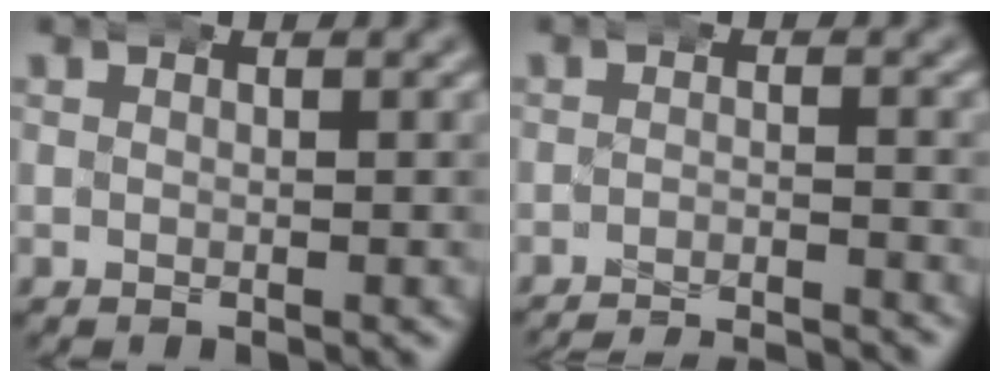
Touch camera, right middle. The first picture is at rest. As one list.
[{"total": 8.8, "force": [-8.6, 1.6, 1.2], "torque": [-0.003, -0.016, -0.137]}]